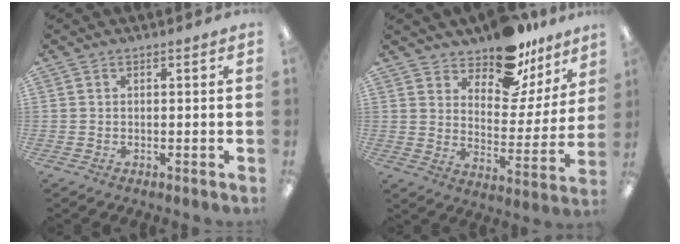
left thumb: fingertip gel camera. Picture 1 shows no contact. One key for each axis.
{"total": 14.8, "fx": 12.4, "fy": 6.2, "fz": 5.3, "tx": -0.074, "ty": -0.097, "tz": 0.221}